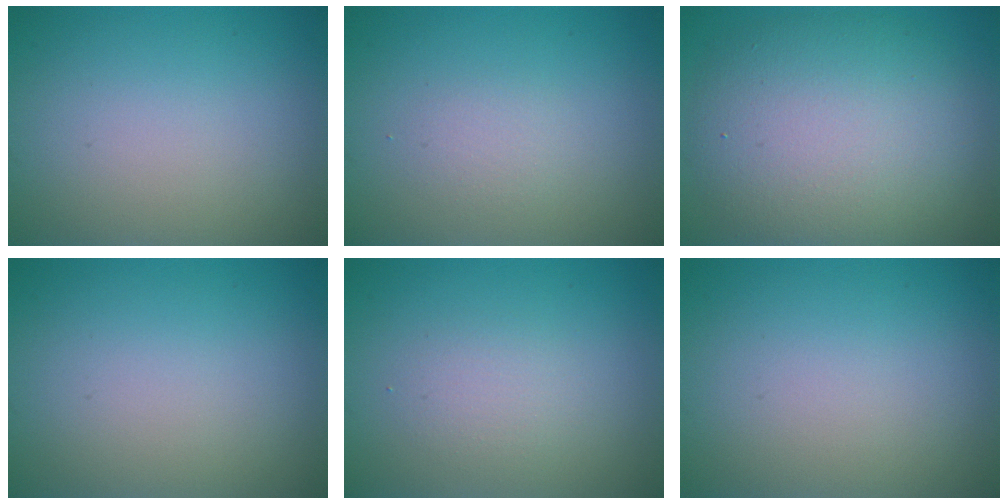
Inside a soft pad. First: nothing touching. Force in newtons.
{"total": 1.2, "press": 1.2, "slide": 0.0}
{"total": 9.7, "press": 9.6, "slide": 0.8}
{"total": 0.0}
{"total": 1.7, "press": 1.6, "slide": 0.1}
{"total": 0.0}